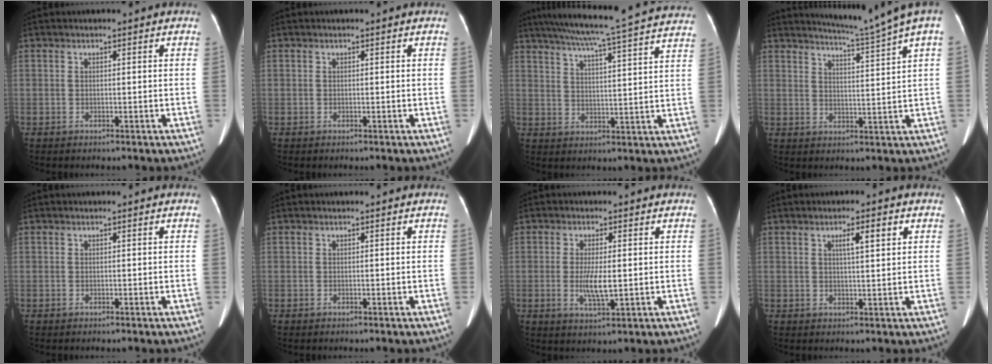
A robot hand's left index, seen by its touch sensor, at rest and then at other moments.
{"total": 0.0}
{"total": 25.0, "force": [22.1, -0.1, 11.5], "torque": [-0.196, -0.011, 0.280]}
{"total": 7.9, "force": [6.7, -2.3, 3.5], "torque": [-0.061, -0.024, 0.097]}
{"total": 0.0}
{"total": 0.0}
{"total": 4.4, "force": [-0.2, 0.8, 4.3], "torque": [-0.089, -0.007, -0.004]}
{"total": 3.6, "force": [1.6, 0.4, 3.2], "torque": [-0.052, 0.004, 0.025]}